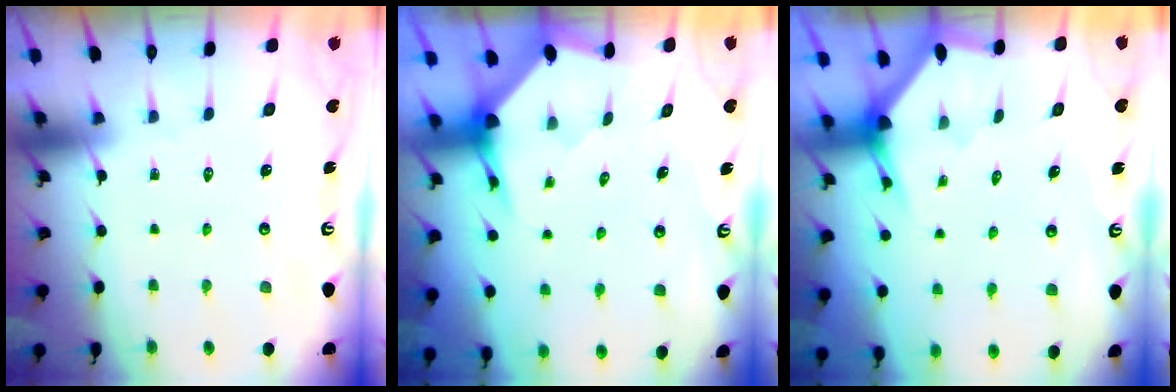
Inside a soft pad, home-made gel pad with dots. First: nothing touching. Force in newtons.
{"total": 3.6, "press": 3.6, "slide": 0.4}
{"total": 2.2, "press": 2.2, "slide": 0.2}